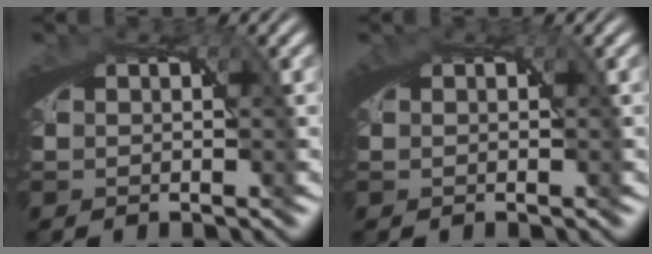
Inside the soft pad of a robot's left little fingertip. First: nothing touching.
{"total": 0.0}